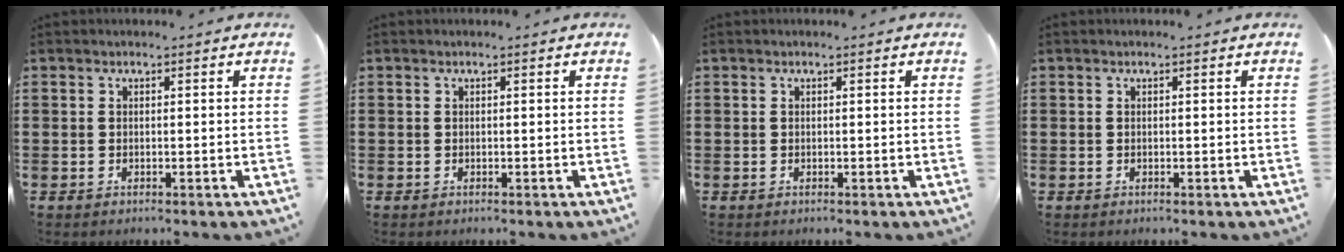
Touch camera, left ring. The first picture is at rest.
{"total": 0.0}
{"total": 0.0}
{"total": 0.0}